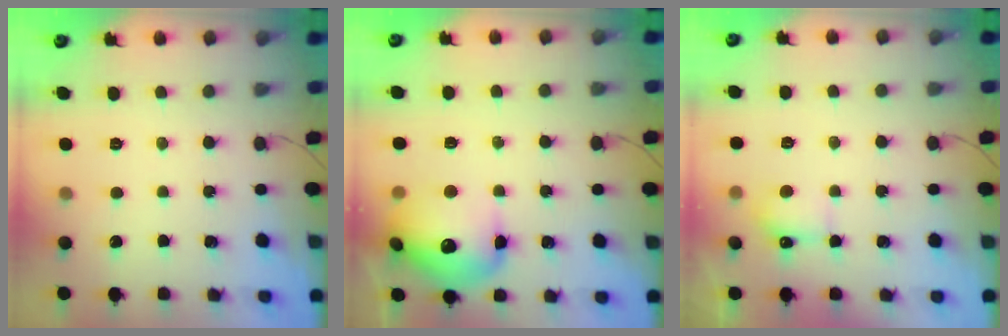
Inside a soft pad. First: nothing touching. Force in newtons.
{"total": 17.7, "press": 17.6, "slide": 2.3}
{"total": 4.1, "press": 4.0, "slide": 0.9}